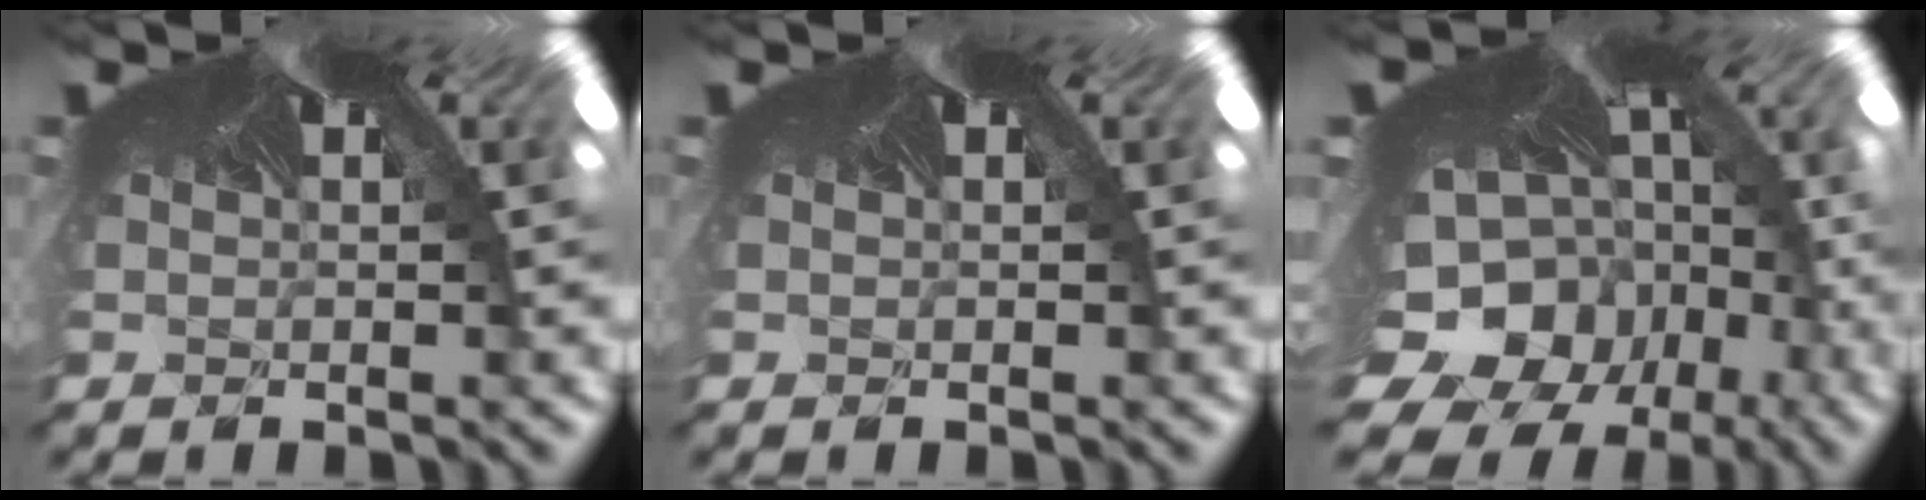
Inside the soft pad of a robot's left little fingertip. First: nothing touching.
{"total": 0.0}
{"total": 10.2, "force": [-9.1, 4.7, 0.5], "torque": [-0.028, -0.106, -0.110]}